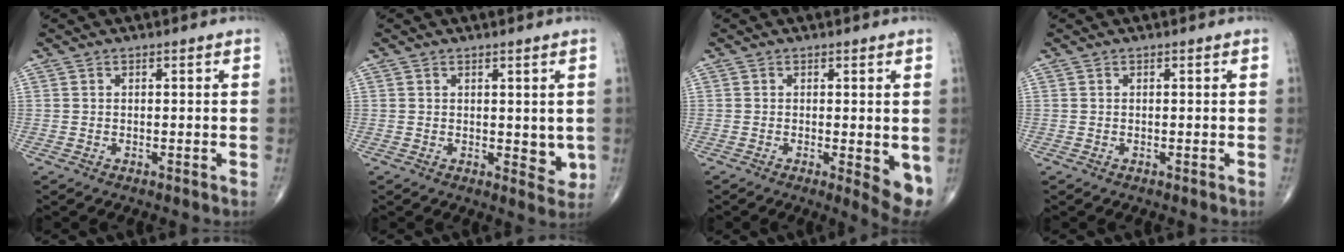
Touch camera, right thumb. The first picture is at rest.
{"total": 3.6, "force": [0.5, 2.0, 2.9], "torque": [-0.025, -0.011, 0.010]}
{"total": 5.6, "force": [-0.7, 1.6, 5.3], "torque": [-0.069, -0.016, -0.009]}
{"total": 0.0}